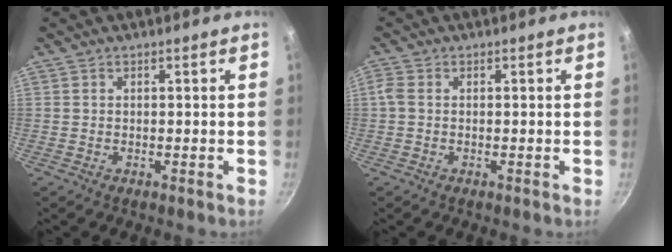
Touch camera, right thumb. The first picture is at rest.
{"total": 1.7, "force": [0.0, 1.2, 1.2], "torque": [-0.029, 0.004, -0.003]}